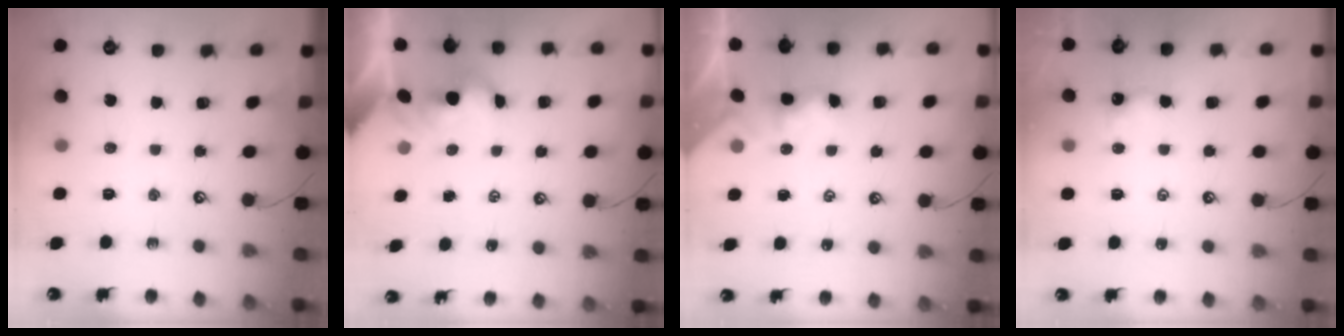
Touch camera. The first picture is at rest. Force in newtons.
{"total": 2.1, "press": 2.1, "slide": 0.2}
{"total": 1.2, "press": 1.1, "slide": 0.5}
{"total": 0.5, "press": 0.4, "slide": 0.3}